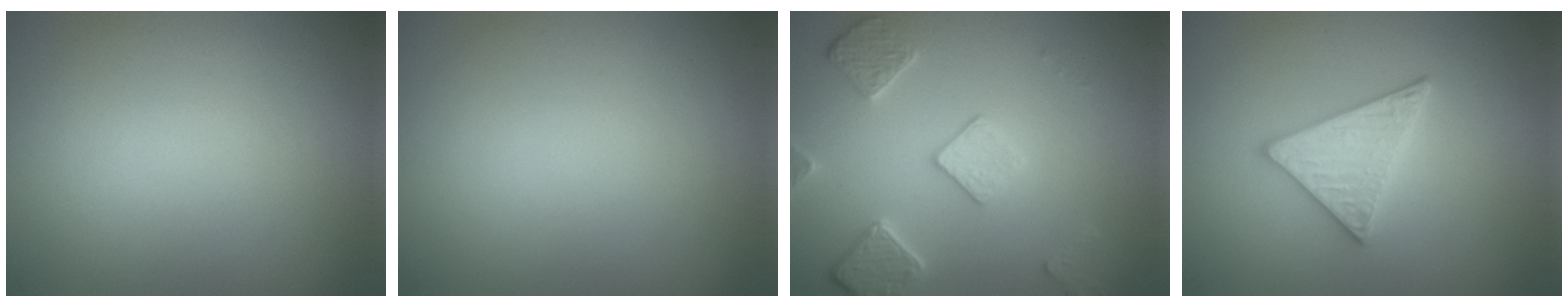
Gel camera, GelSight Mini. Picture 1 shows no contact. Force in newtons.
{"total": 0.0}
{"total": 4.5, "press": 3.7, "slide": 2.6}
{"total": 3.3, "press": 3.2, "slide": 0.6}